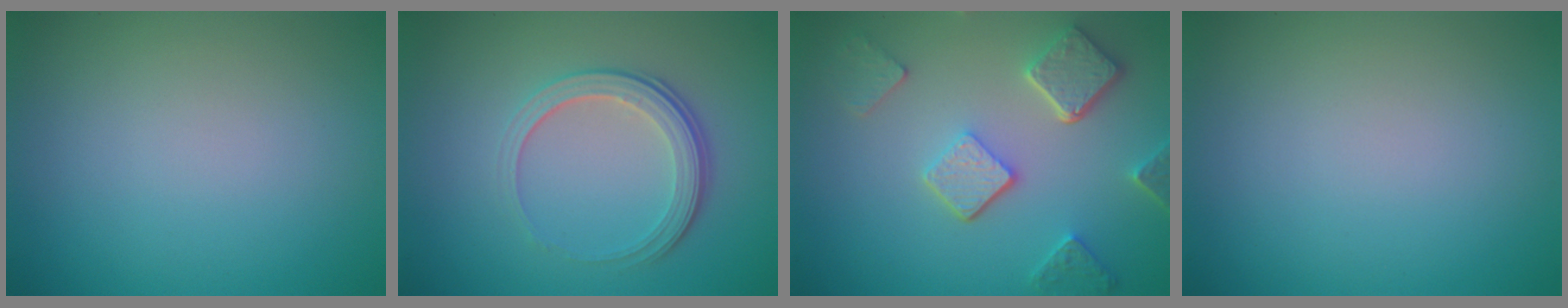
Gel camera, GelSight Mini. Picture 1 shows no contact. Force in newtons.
{"total": 3.8, "press": 2.7, "slide": 2.6}
{"total": 5.1, "press": 3.9, "slide": 3.3}
{"total": 0.0}